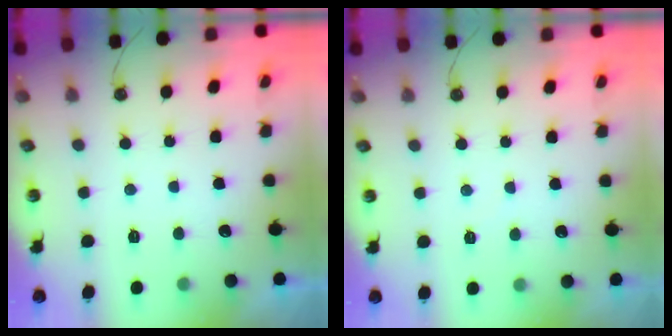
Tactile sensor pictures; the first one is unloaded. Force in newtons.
{"total": 3.3, "press": 3.2, "slide": 0.5}